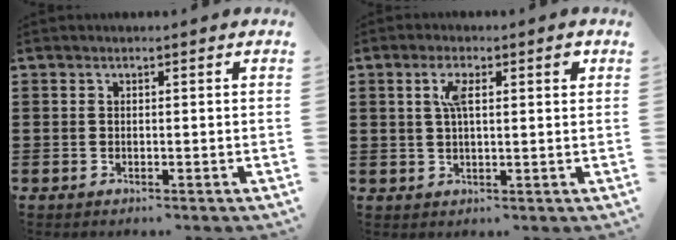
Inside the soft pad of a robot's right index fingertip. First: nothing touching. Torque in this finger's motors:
{"motor_torque": [0.12, 0.04, 0.33, 0.04]}